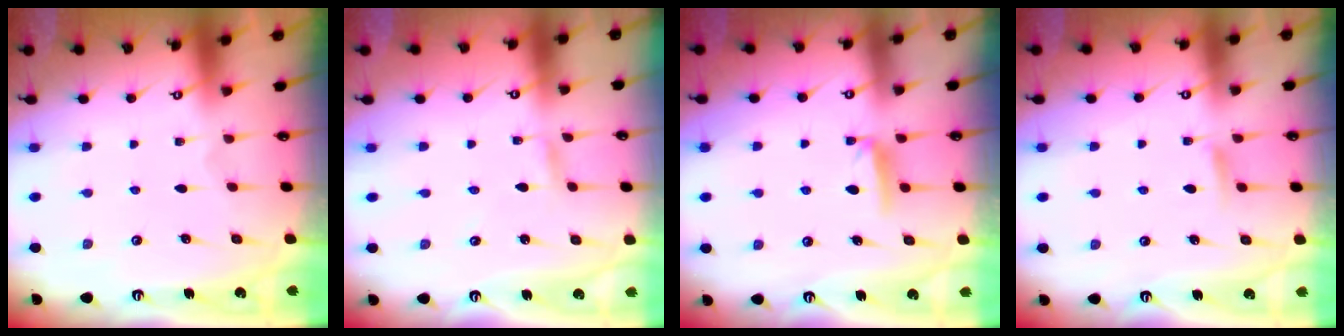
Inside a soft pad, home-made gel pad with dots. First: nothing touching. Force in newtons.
{"total": 2.3, "press": 2.3, "slide": 0.2}
{"total": 4.9, "press": 4.9, "slide": 0.7}
{"total": 5.5, "press": 5.4, "slide": 0.8}